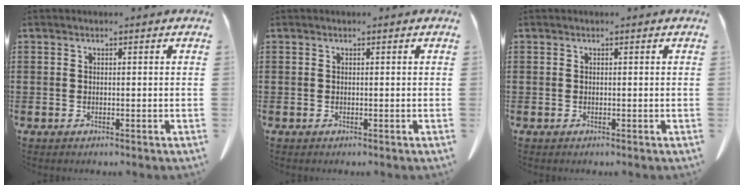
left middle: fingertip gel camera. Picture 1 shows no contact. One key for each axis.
{"total": 0.0}
{"total": 0.0}